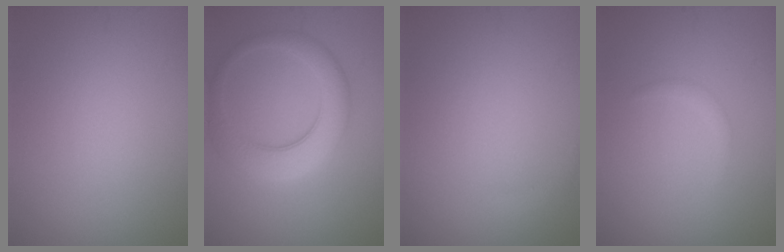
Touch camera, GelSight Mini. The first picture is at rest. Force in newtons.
{"total": 5.0, "press": 5.0, "slide": 0.1}
{"total": 0.6, "press": 0.5, "slide": 0.1}
{"total": 0.9, "press": 0.9, "slide": 0.1}